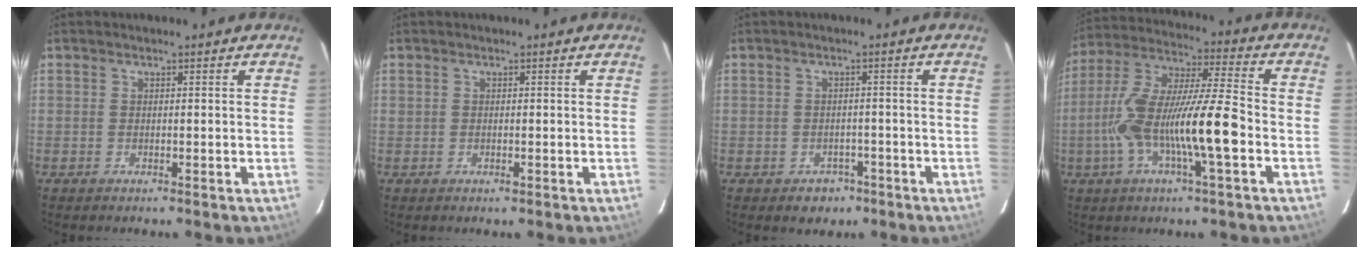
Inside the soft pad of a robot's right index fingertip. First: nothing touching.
{"total": 0.8, "force": [-0.2, 0.3, 0.7], "torque": [-0.015, -0.002, -0.001]}
{"total": 3.3, "force": [-1.8, 2.5, 0.9], "torque": [-0.009, 0.010, -0.018]}
{"total": 16.0, "force": [-4.0, 1.4, 15.4], "torque": [-0.303, 0.007, -0.074]}